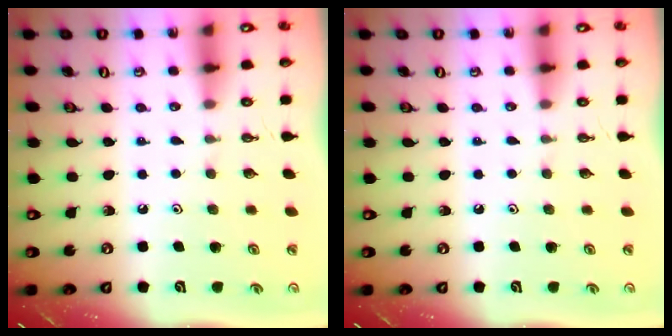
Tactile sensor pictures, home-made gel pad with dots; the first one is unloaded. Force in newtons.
{"total": 0.0}